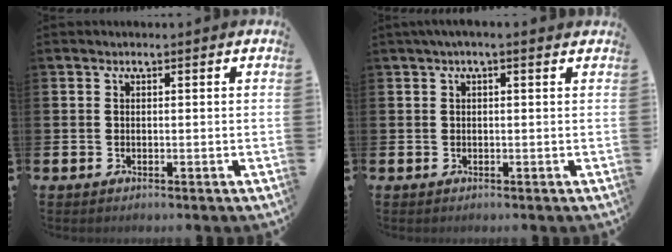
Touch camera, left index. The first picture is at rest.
{"total": 1.2, "force": [0.7, 0.1, 0.9], "torque": [-0.006, -0.003, 0.010]}